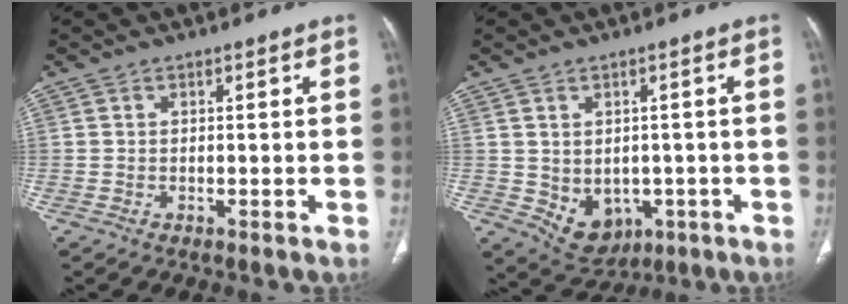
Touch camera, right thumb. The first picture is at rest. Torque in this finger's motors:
{"motor_torque": [-0.63, 0.25, 0.19, 0.71, 0.21]}